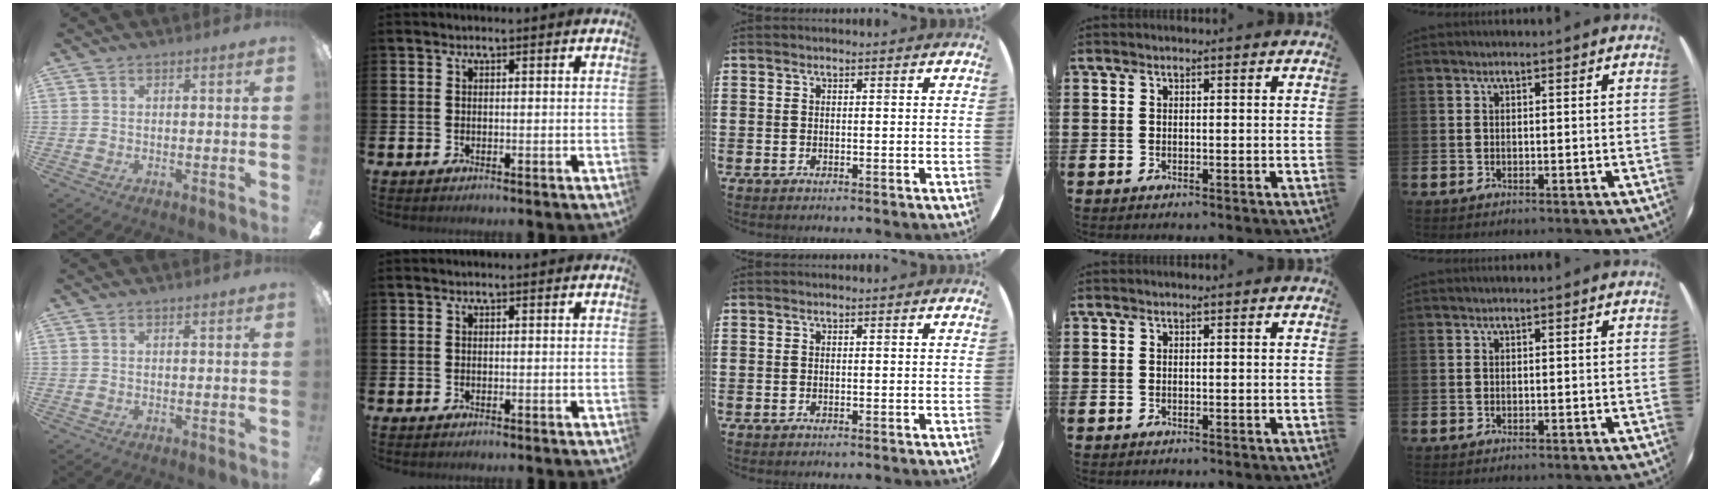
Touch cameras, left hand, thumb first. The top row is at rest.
{}